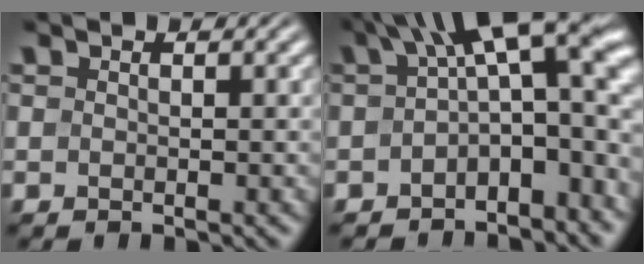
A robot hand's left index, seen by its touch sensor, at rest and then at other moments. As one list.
[{"total": 10.3, "force": [0.1, 4.6, 9.2], "torque": [-0.114, 0.017, -0.009]}]